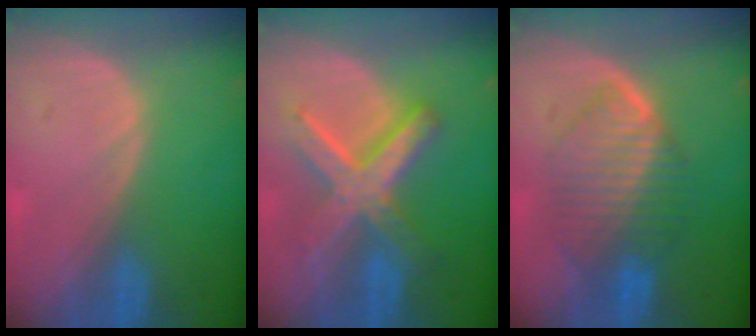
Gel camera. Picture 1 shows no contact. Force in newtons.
{"total": 9.0, "press": 9.0, "slide": 0.7}
{"total": 7.8, "press": 7.8, "slide": 0.3}